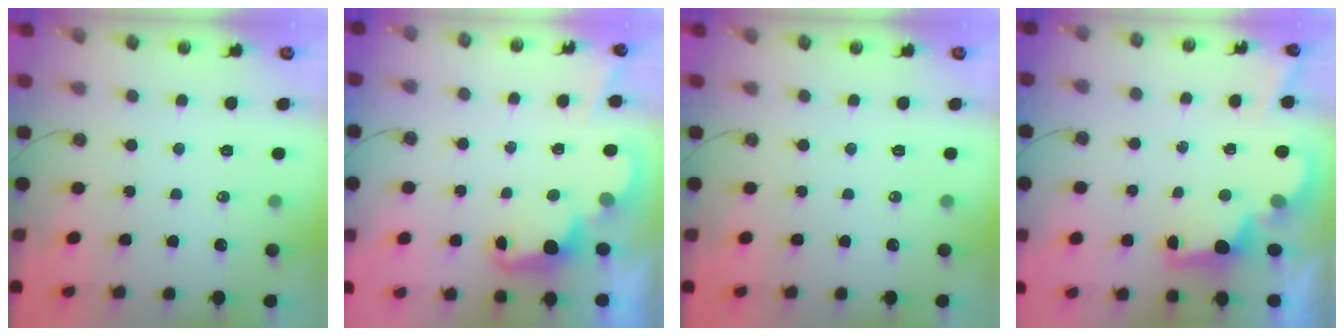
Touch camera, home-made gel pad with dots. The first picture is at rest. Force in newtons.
{"total": 2.5, "press": 2.4, "slide": 0.6}
{"total": 0.0}
{"total": 2.6, "press": 2.5, "slide": 0.8}